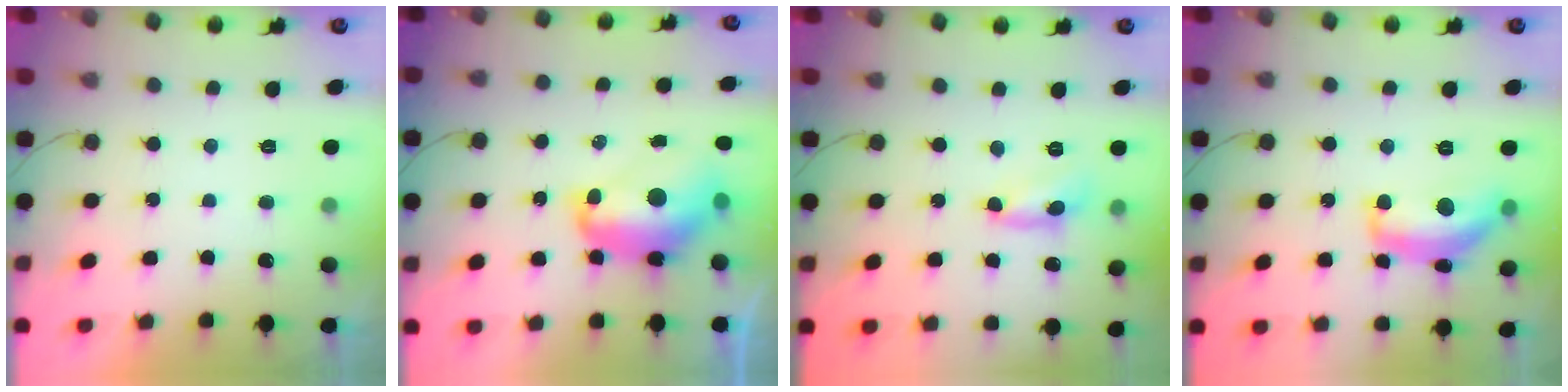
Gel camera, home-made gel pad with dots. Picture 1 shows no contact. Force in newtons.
{"total": 14.1, "press": 14.1, "slide": 1.1}
{"total": 3.8, "press": 3.8, "slide": 0.2}
{"total": 14.5, "press": 14.4, "slide": 1.1}